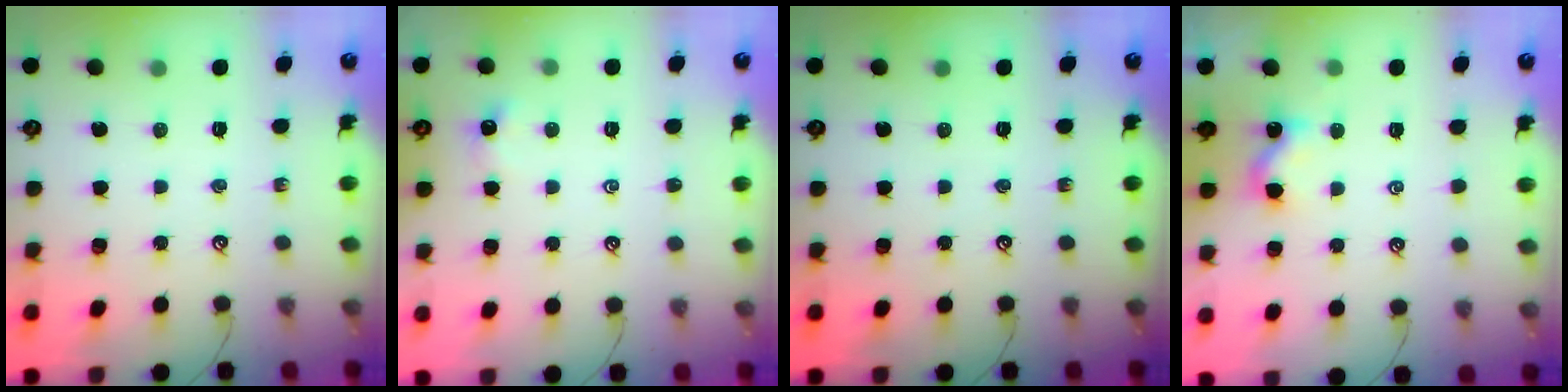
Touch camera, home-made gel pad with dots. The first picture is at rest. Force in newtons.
{"total": 0.0}
{"total": 0.0}
{"total": 1.1, "press": 1.0, "slide": 0.4}